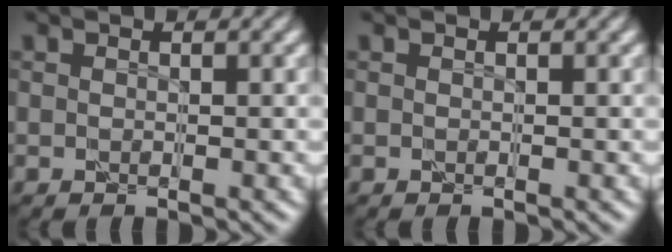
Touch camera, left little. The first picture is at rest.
{"total": 0.0}